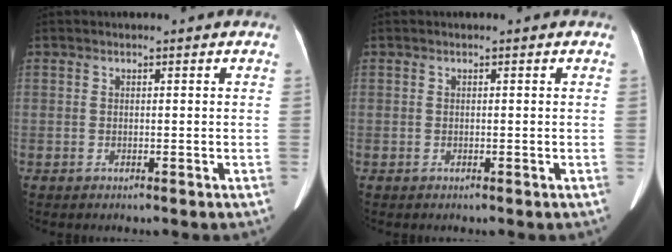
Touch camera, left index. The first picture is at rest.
{"total": 0.0}